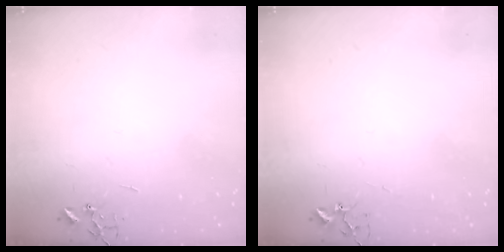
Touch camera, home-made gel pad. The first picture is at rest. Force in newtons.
{"total": 4.2, "press": 4.2, "slide": 0.7}